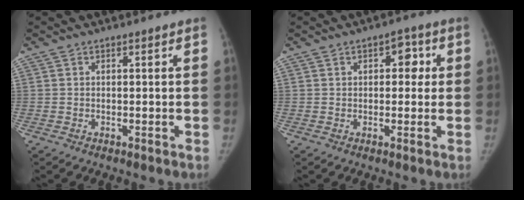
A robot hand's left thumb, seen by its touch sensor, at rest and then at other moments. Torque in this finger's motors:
{"motor_torque": [0.34, 0.43, -0.25, 0.00, 0.10]}